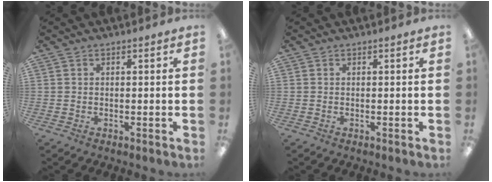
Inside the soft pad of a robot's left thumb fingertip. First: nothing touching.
{"total": 0.0}